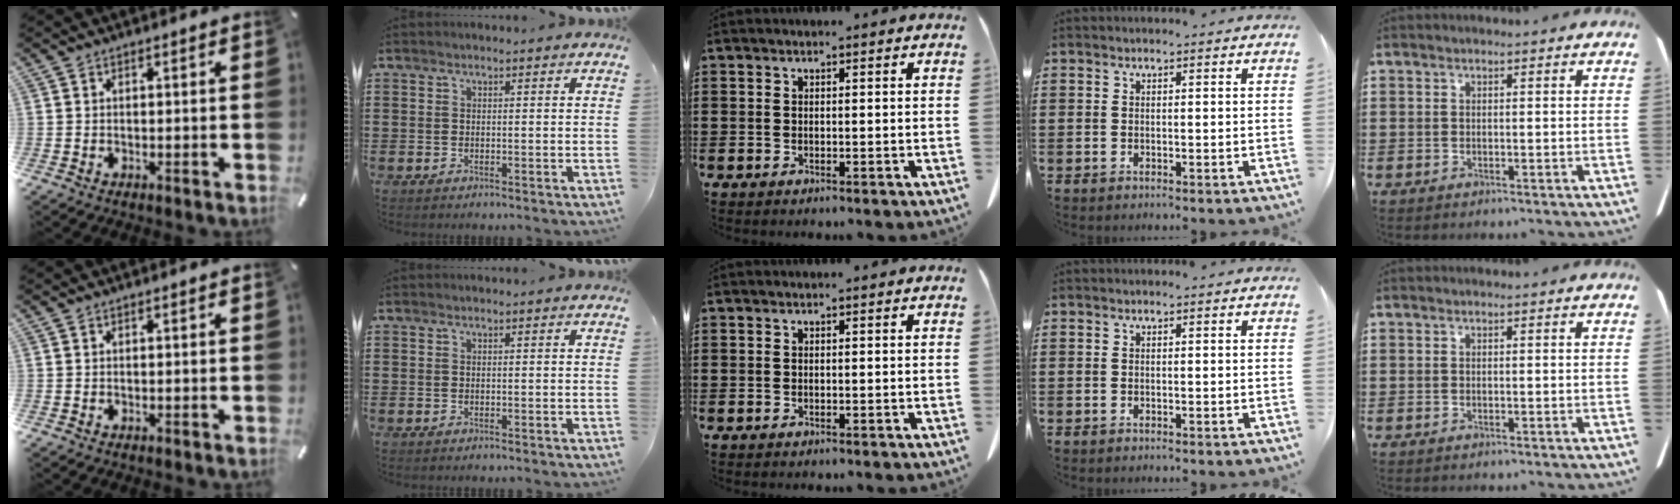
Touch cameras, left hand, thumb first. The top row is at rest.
{}